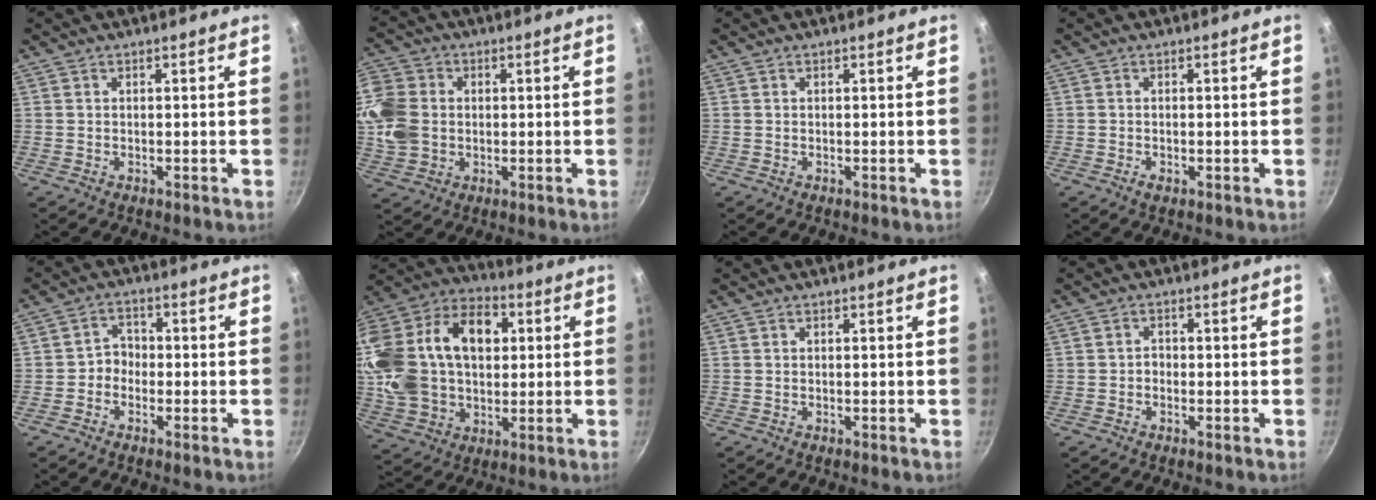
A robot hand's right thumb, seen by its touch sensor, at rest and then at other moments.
{"total": 12.9, "force": [0.7, 10.7, 7.2], "torque": [-0.144, 0.004, 0.006]}
{"total": 0.0}
{"total": 1.1, "force": [-0.5, 0.5, 0.9], "torque": [-0.017, 0.001, -0.010]}
{"total": 3.3, "force": [-1.2, 2.8, 1.3], "torque": [0.002, 0.021, -0.030]}
{"total": 25.6, "force": [4.2, 17.8, 17.9], "torque": [-0.331, 0.032, 0.073]}
{"total": 0.0}
{"total": 1.3, "force": [-0.6, 1.0, 0.6], "torque": [-0.004, 0.009, -0.011]}